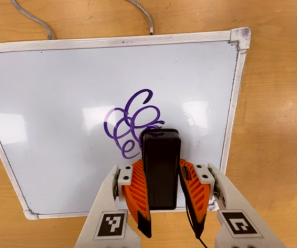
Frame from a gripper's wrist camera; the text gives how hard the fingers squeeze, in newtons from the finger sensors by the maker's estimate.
{"total": 8.0, "left": 8.0, "right": 8.1}